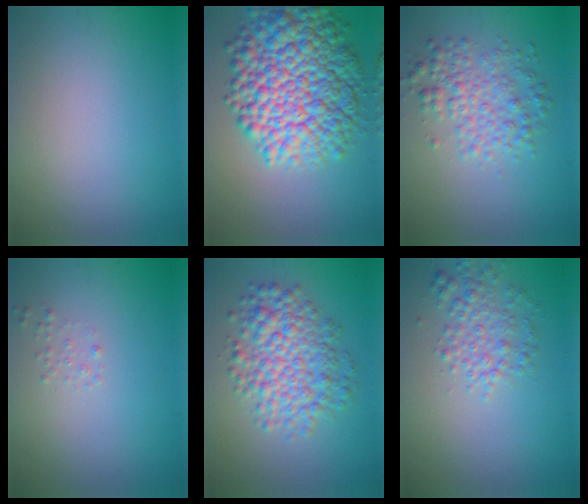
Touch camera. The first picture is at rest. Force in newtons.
{"total": 13.0, "press": 12.9, "slide": 0.4}
{"total": 4.0, "press": 4.0, "slide": 0.0}
{"total": 0.6, "press": 0.6, "slide": 0.1}
{"total": 6.2, "press": 6.2, "slide": 0.1}
{"total": 2.9, "press": 2.9, "slide": 0.1}